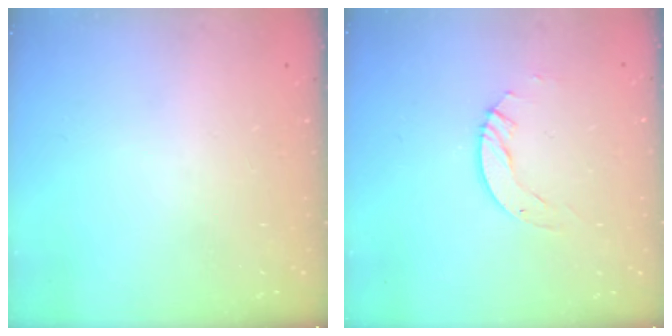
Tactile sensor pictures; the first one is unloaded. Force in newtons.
{"total": 4.1, "press": 4.1, "slide": 0.4}